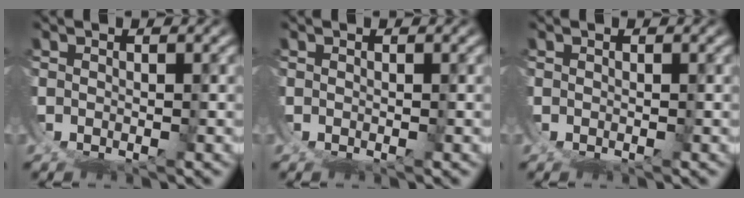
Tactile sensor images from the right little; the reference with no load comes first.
{"total": 0.0}
{"total": 0.0}